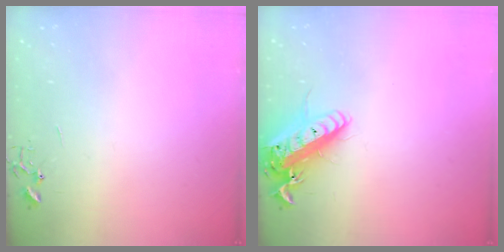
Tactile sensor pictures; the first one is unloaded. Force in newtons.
{"total": 15.8, "press": 15.5, "slide": 3.4}